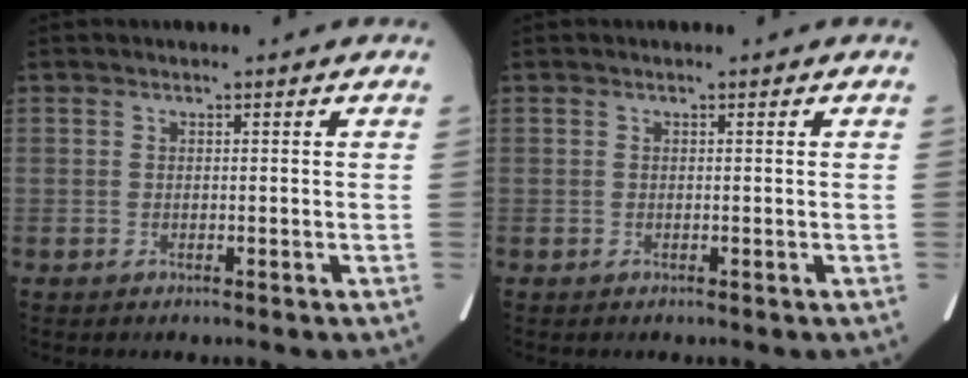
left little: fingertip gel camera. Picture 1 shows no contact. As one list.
[{"total": 0.0}]